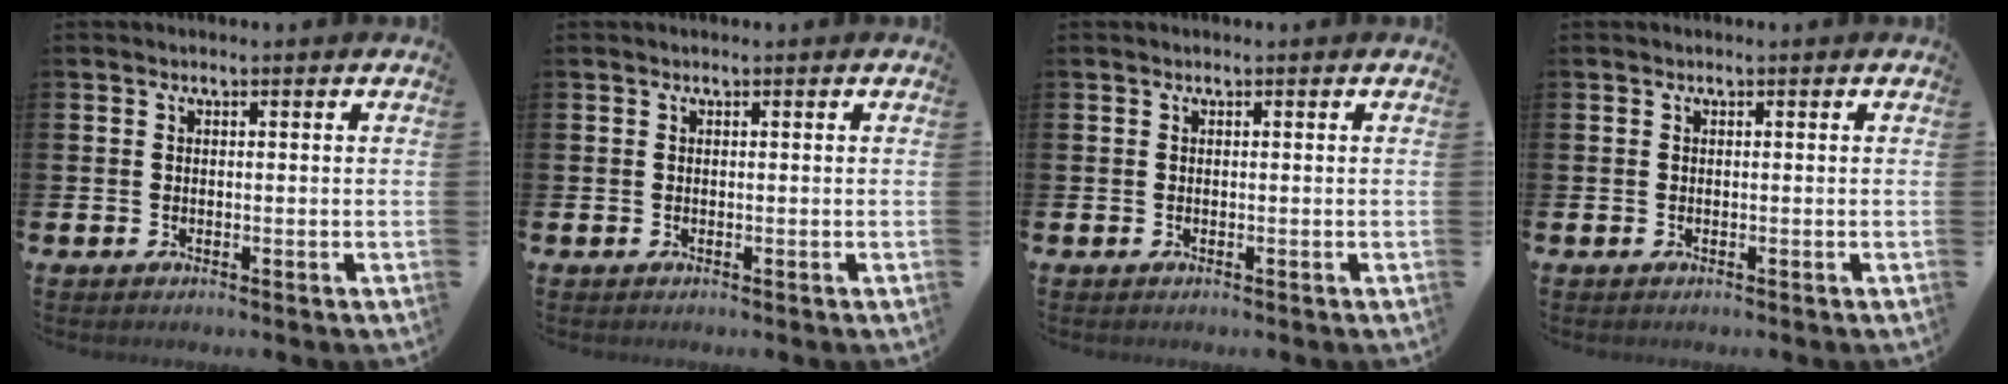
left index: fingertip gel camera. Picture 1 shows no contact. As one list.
[{"total": 0.0}, {"total": 0.0}, {"total": 0.0}]